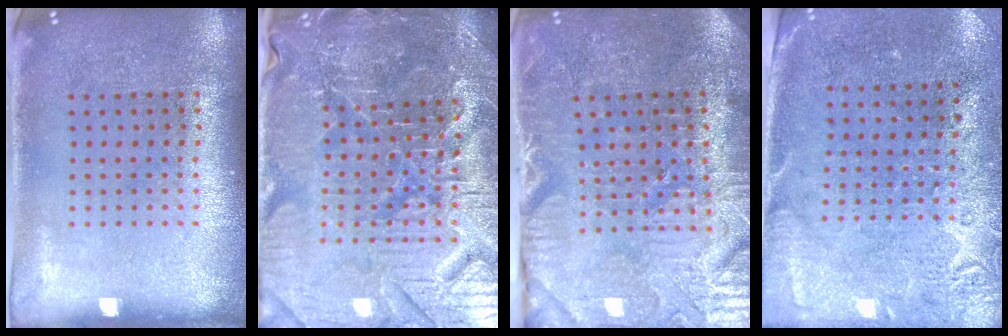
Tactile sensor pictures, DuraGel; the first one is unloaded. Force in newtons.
{"total": 5.1, "press": 4.9, "slide": 1.3}
{"total": 4.0, "press": 3.9, "slide": 0.6}
{"total": 2.7, "press": 2.3, "slide": 1.5}